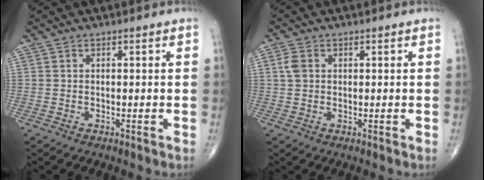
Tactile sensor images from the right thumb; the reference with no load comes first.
{"total": 2.5, "force": [0.6, 1.8, 1.6], "torque": [-0.036, 0.006, 0.011]}